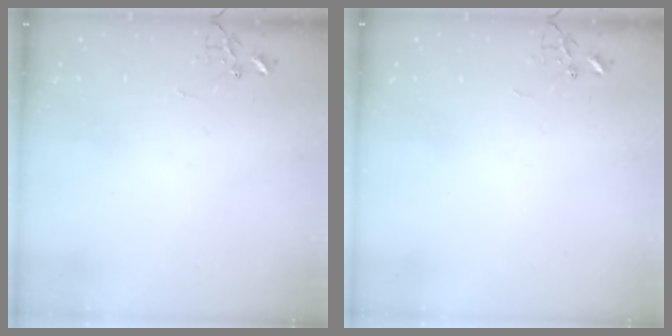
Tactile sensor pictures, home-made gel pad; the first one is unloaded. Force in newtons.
{"total": 0.0}